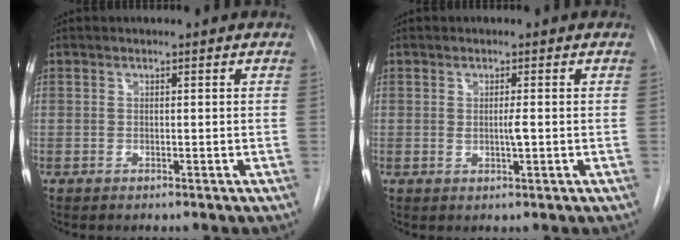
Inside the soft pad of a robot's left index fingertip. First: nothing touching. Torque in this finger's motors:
{"motor_torque": [0.17, 0.06, 0.00, 0.01]}